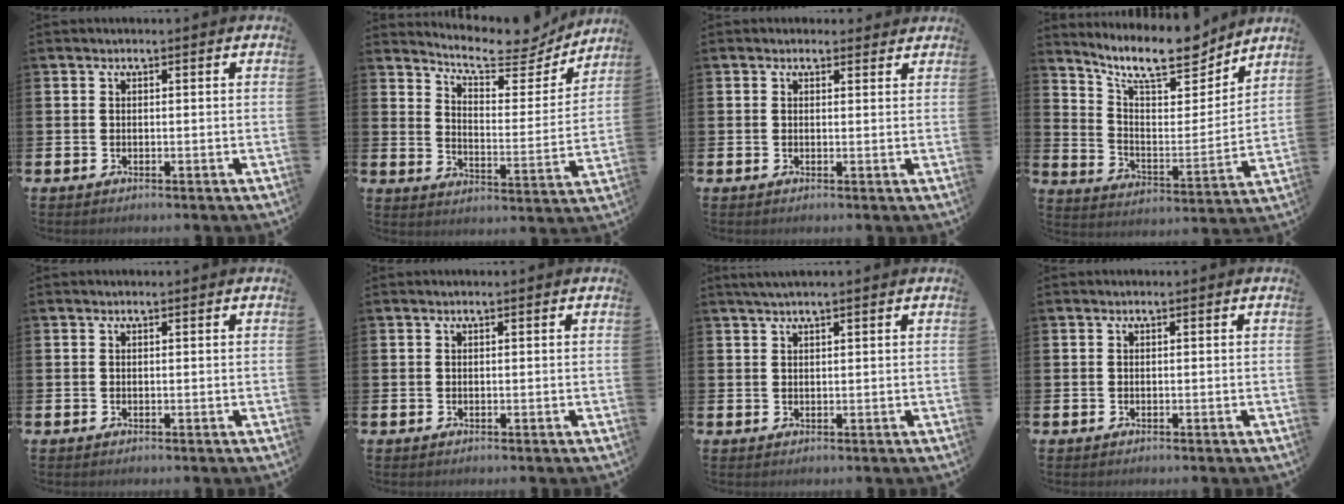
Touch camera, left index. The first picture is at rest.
{"total": 8.1, "force": [7.5, 2.0, 2.2], "torque": [-0.058, -0.061, 0.126]}
{"total": 1.1, "force": [0.9, 0.6, 0.1], "torque": [0.007, 0.003, 0.015]}
{"total": 11.5, "force": [10.3, 2.7, 4.4], "torque": [-0.105, -0.069, 0.179]}
{"total": 0.0}
{"total": 0.0}
{"total": 1.8, "force": [1.5, 0.0, 1.0], "torque": [-0.029, 0.007, 0.027]}
{"total": 0.0}